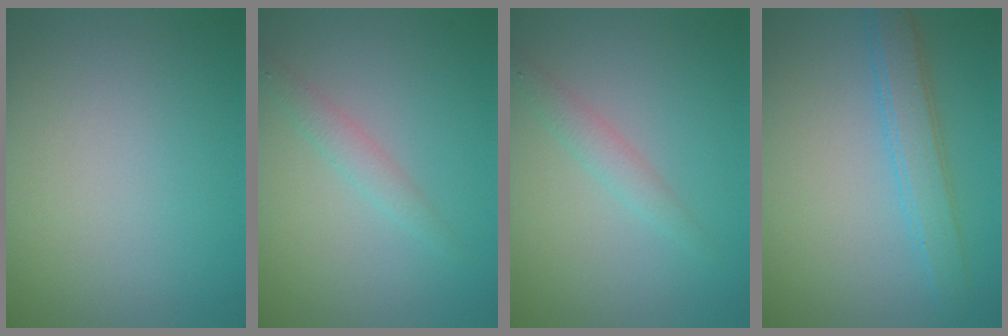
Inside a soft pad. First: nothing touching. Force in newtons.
{"total": 1.6, "press": 1.6, "slide": 0.1}
{"total": 1.6, "press": 1.6, "slide": 0.1}
{"total": 2.4, "press": 2.4, "slide": 0.2}